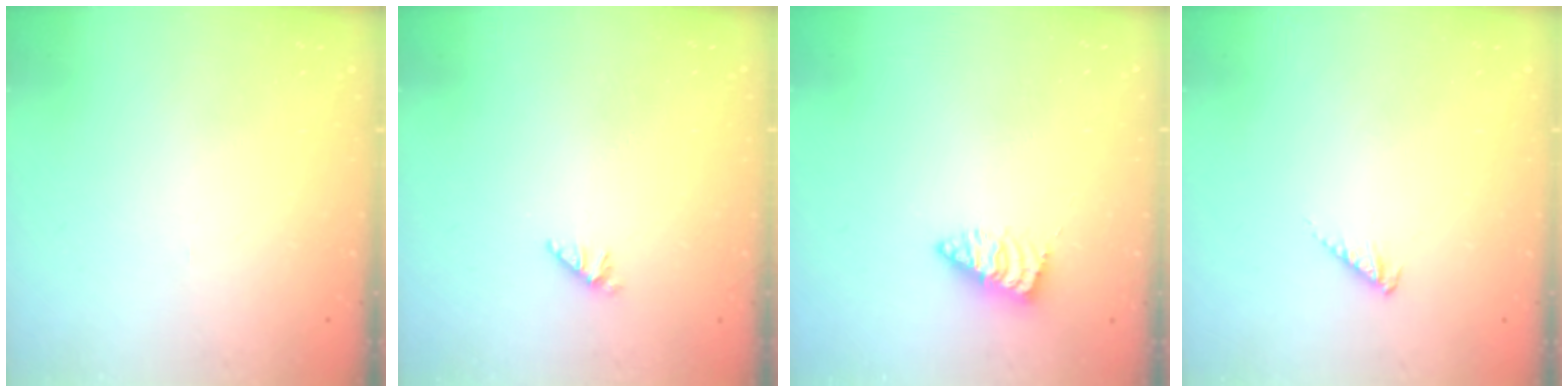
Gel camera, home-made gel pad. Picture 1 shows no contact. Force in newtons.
{"total": 0.0}
{"total": 2.0, "press": 2.0, "slide": 0.2}
{"total": 3.0, "press": 2.9, "slide": 0.5}